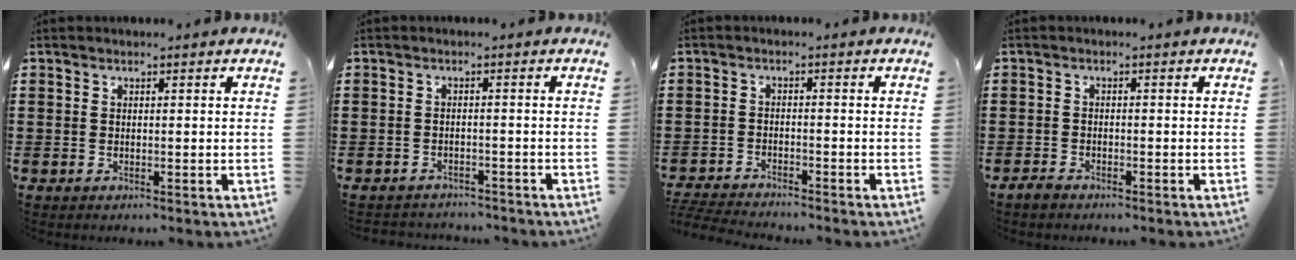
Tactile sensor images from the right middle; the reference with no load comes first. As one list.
[{"total": 1.9, "force": [-1.9, 0.3, -0.1], "torque": [-0.007, -0.001, -0.041]}, {"total": 3.3, "force": [-3.3, 0.0, 0.4], "torque": [-0.023, -0.008, -0.074]}, {"total": 1.3, "force": [-1.2, 0.5, 0.5], "torque": [-0.021, -0.003, -0.026]}]